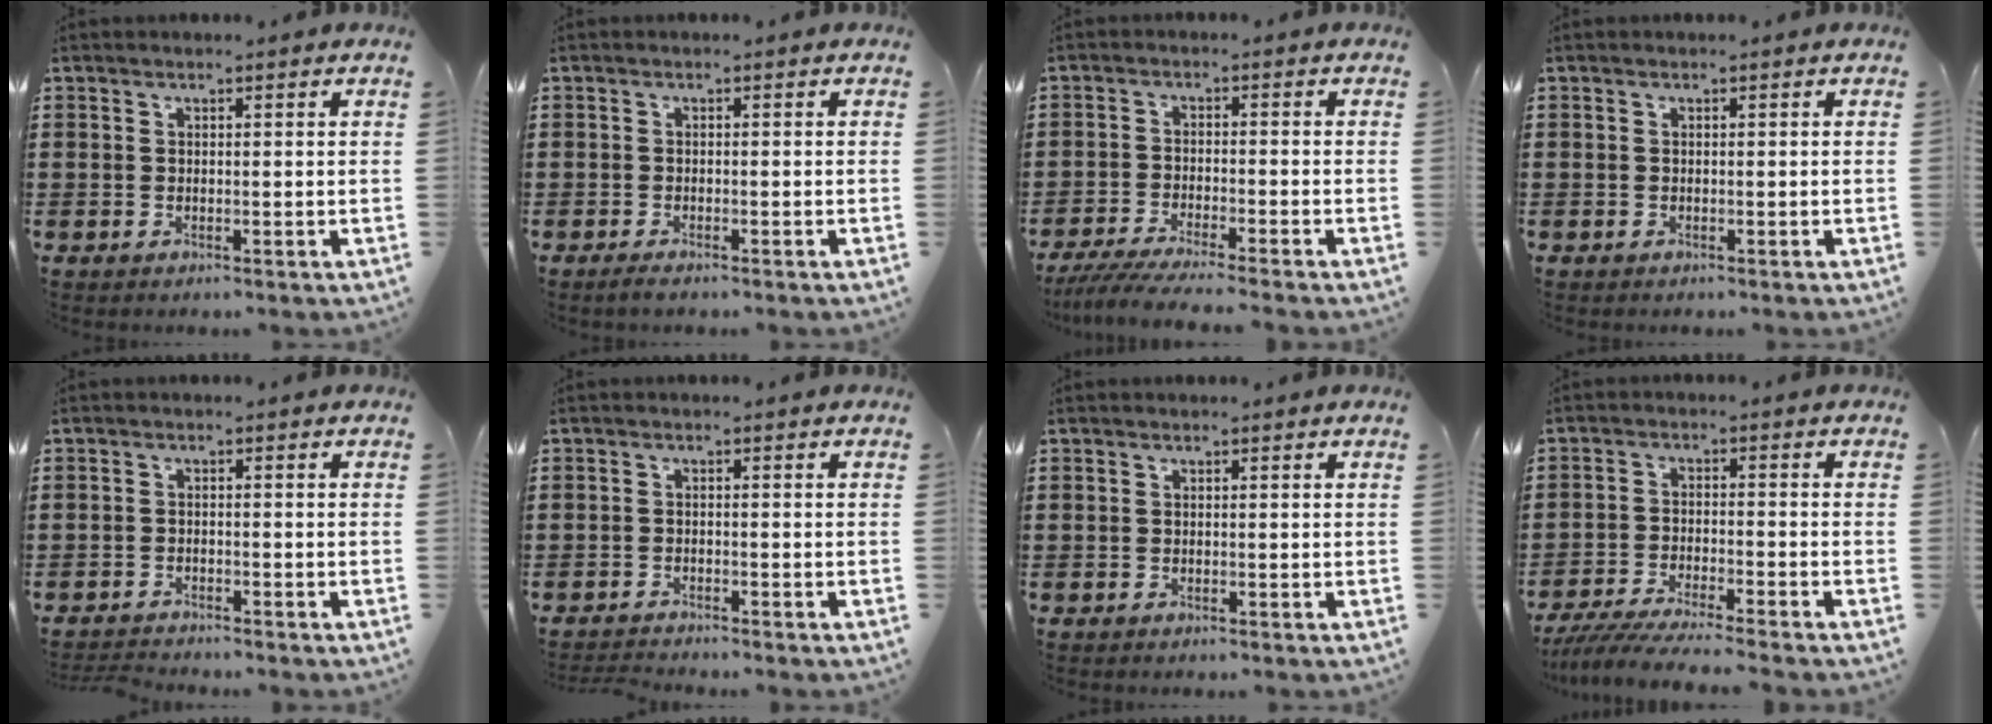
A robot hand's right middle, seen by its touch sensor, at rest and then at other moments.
{"total": 1.0, "force": [-0.8, 0.3, 0.5], "torque": [-0.012, -0.002, -0.015]}
{"total": 4.4, "force": [-4.2, -0.1, 1.6], "torque": [-0.040, -0.014, -0.084]}
{"total": 0.0}
{"total": 2.1, "force": [-2.1, 0.2, 0.0], "torque": [-0.006, 0.000, -0.047]}
{"total": 1.8, "force": [-1.8, 0.1, 0.0], "torque": [-0.005, 0.001, -0.038]}
{"total": 0.0}
{"total": 5.1, "force": [-4.8, 0.0, 1.6], "torque": [-0.049, -0.017, -0.100]}